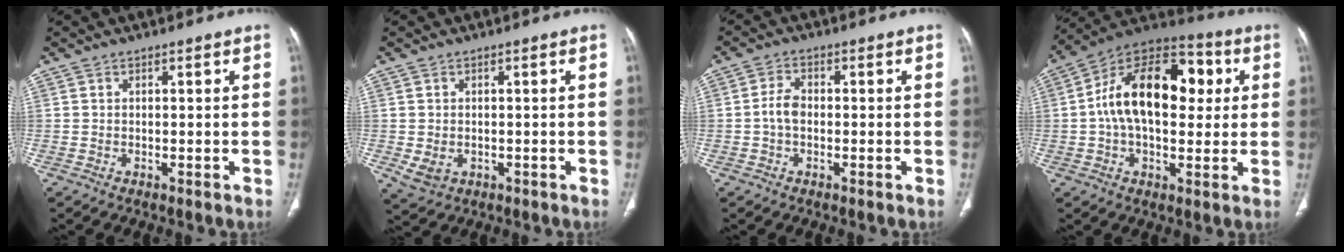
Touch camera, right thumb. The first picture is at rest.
{"total": 3.6, "force": [-0.6, 2.9, 2.0], "torque": [-0.038, -0.001, 0.003]}
{"total": 3.5, "force": [-0.6, 2.3, 2.6], "torque": [-0.047, 0.010, -0.016]}
{"total": 21.3, "force": [2.9, 12.7, 16.9], "torque": [-0.252, 0.030, 0.037]}